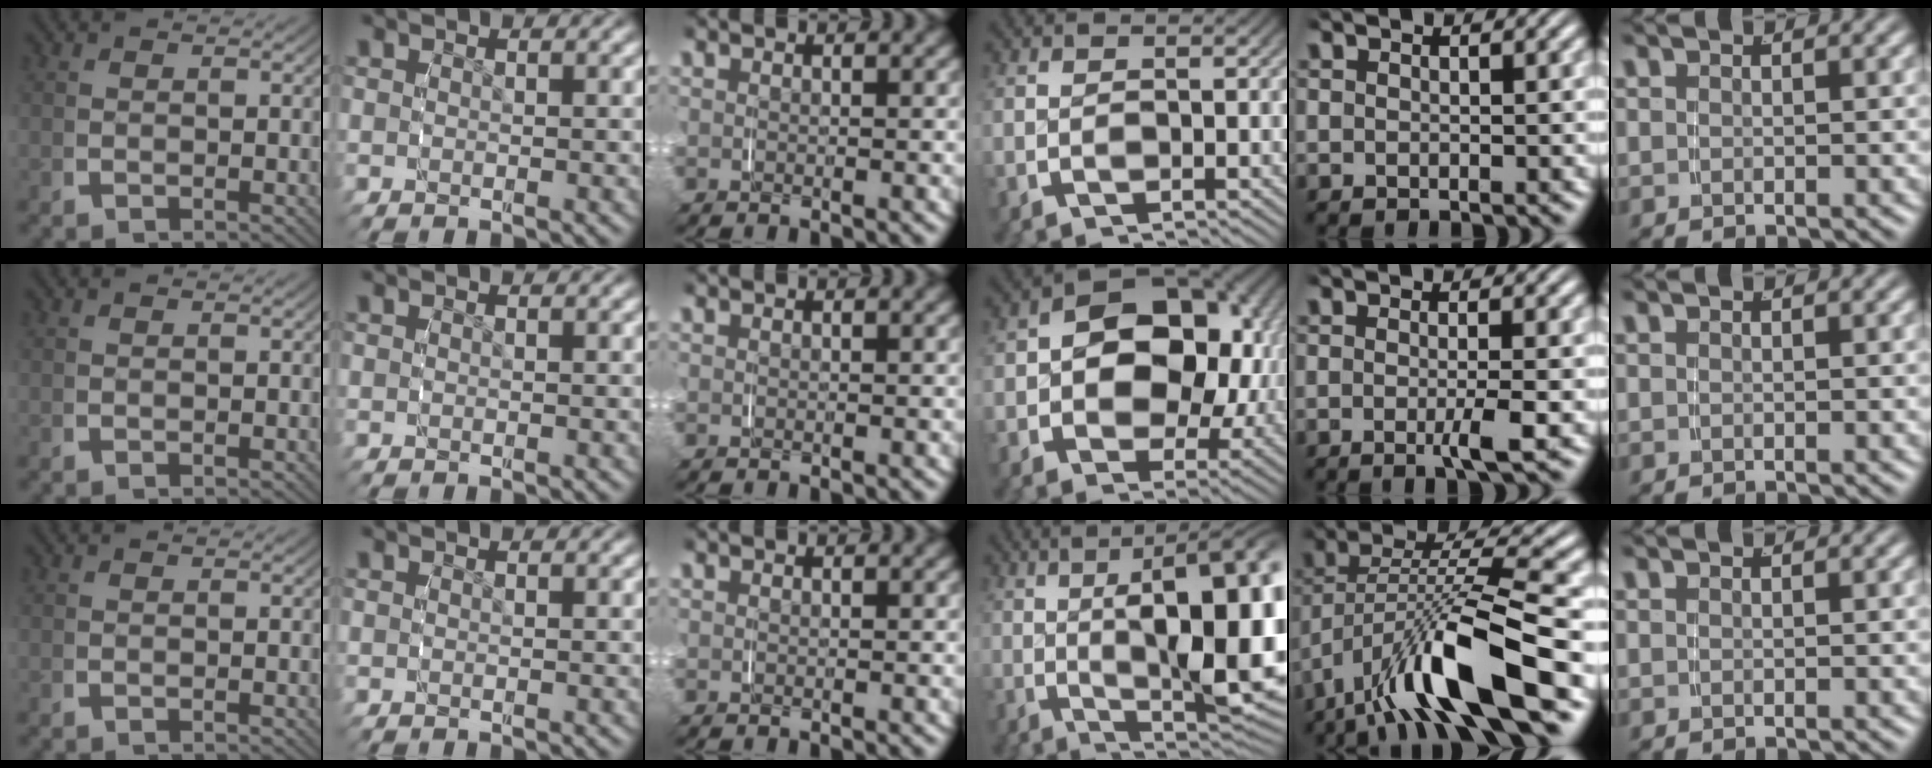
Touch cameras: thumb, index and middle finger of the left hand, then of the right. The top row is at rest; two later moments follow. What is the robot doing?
{"motion": "grasp_and_lifting", "object": "glasses case"}